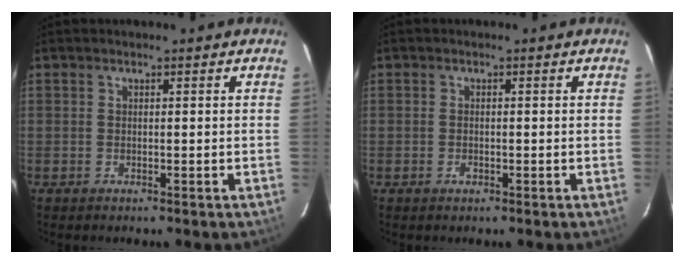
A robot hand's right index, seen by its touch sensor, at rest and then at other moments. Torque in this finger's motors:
{"motor_torque": [0.19, 0.13, -0.01, 0.02]}